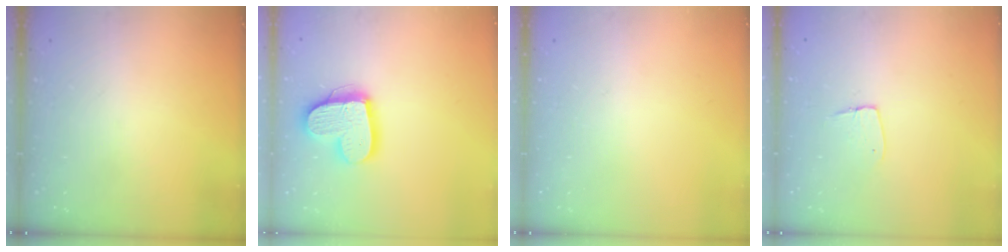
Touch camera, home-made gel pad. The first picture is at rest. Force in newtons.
{"total": 15.6, "press": 15.5, "slide": 1.4}
{"total": 0.0}
{"total": 4.6, "press": 4.6, "slide": 0.4}